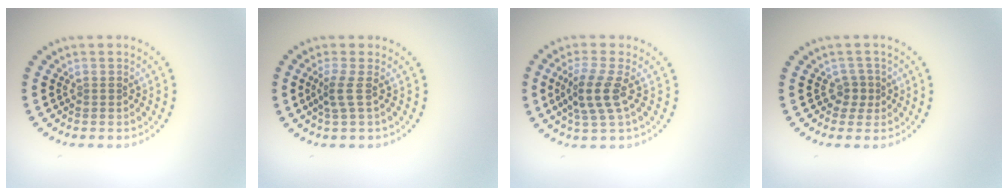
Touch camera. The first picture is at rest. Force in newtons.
{"total": 1.7, "press": 1.2, "slide": 1.3}
{"total": 3.4, "press": 2.9, "slide": 1.9}
{"total": 1.4, "press": 1.0, "slide": 0.9}